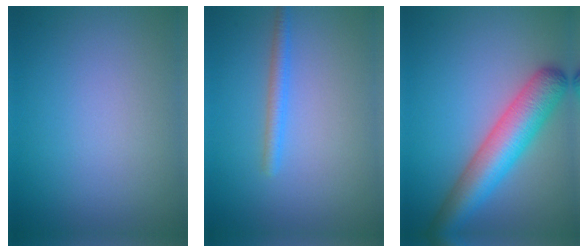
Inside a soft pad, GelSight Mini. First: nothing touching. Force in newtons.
{"total": 1.7, "press": 1.7, "slide": 0.1}
{"total": 6.7, "press": 6.7, "slide": 0.2}